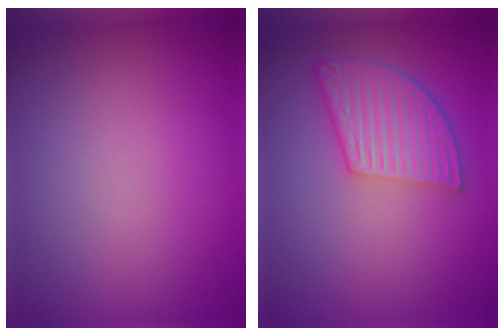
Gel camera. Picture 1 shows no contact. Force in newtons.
{"total": 5.7, "press": 4.3, "slide": 3.7}